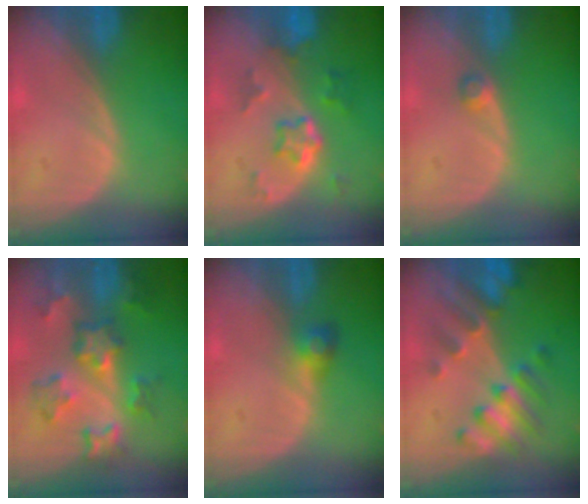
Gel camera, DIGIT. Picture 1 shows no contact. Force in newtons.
{"total": 5.8, "press": 5.2, "slide": 2.5}
{"total": 1.6, "press": 1.4, "slide": 0.9}
{"total": 8.6, "press": 7.7, "slide": 3.7}
{"total": 2.6, "press": 2.5, "slide": 0.7}
{"total": 7.5, "press": 7.5, "slide": 0.5}